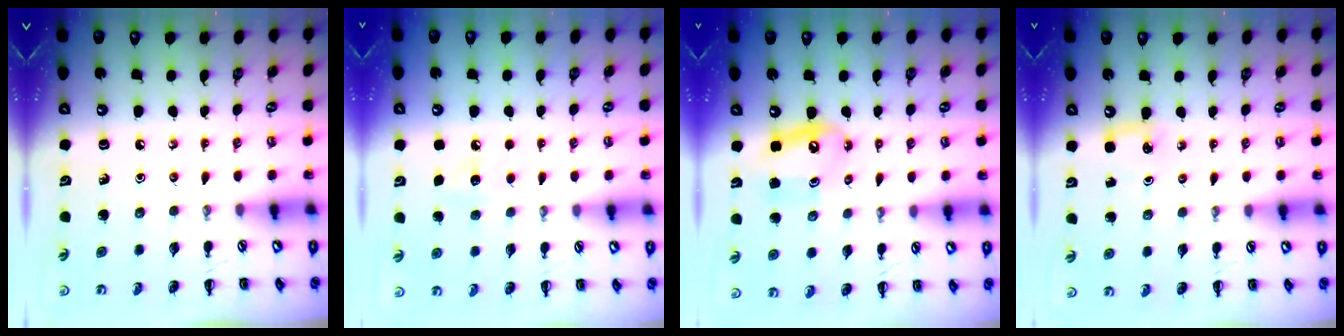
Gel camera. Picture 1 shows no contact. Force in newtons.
{"total": 6.2, "press": 5.9, "slide": 1.8}
{"total": 9.4, "press": 9.1, "slide": 2.4}
{"total": 3.6, "press": 3.4, "slide": 1.3}